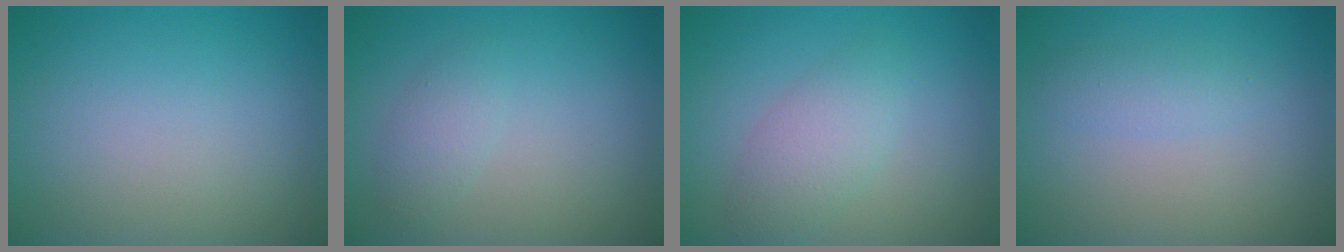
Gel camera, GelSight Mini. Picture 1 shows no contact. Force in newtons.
{"total": 1.7, "press": 1.7, "slide": 0.1}
{"total": 3.0, "press": 3.0, "slide": 0.0}
{"total": 1.4, "press": 1.4, "slide": 0.1}